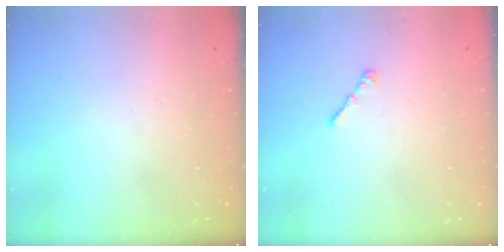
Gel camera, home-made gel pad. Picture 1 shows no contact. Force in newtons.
{"total": 2.2, "press": 2.1, "slide": 0.6}